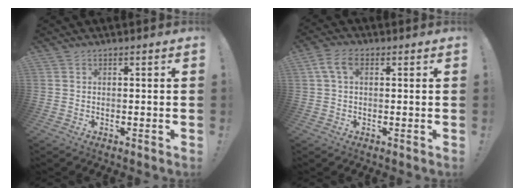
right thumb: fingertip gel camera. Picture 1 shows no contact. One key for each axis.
{"total": 5.7, "fx": 1.7, "fy": 3.3, "fz": 4.3, "tx": -0.077, "ty": 0.009, "tz": 0.034}